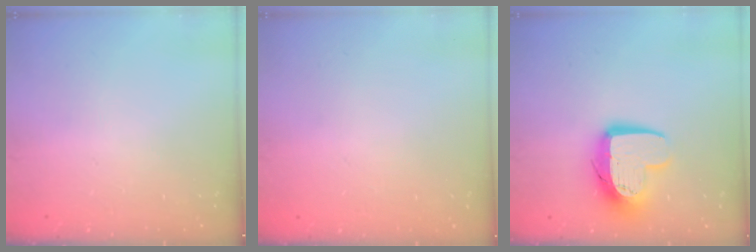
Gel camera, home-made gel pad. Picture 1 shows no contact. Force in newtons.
{"total": 0.0}
{"total": 12.4, "press": 12.4, "slide": 1.0}